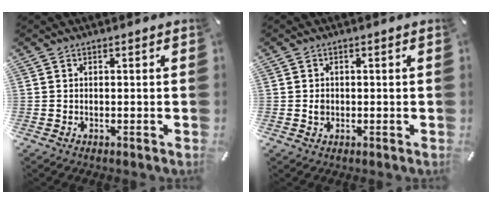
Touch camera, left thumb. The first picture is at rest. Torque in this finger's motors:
{"motor_torque": [-0.19, -0.14, 0.11, 0.07, 0.00]}